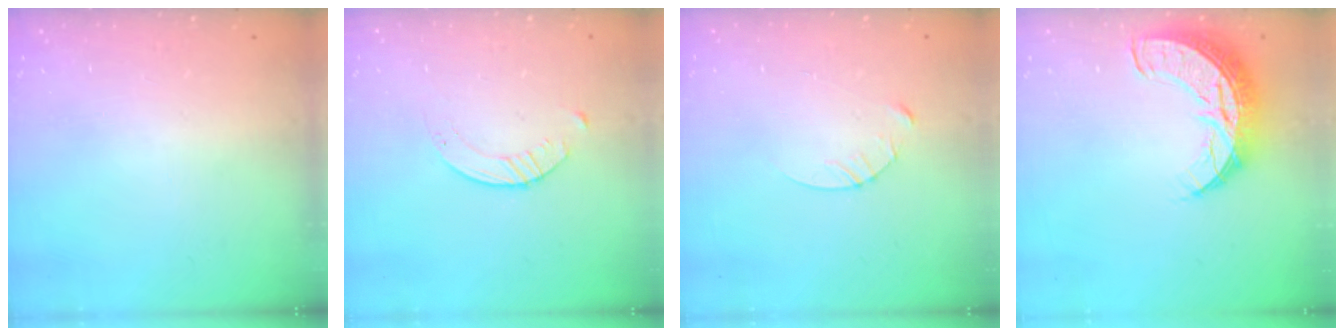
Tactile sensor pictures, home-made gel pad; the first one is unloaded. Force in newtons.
{"total": 2.1, "press": 2.0, "slide": 0.3}
{"total": 3.8, "press": 3.8, "slide": 0.3}
{"total": 11.5, "press": 11.5, "slide": 0.9}